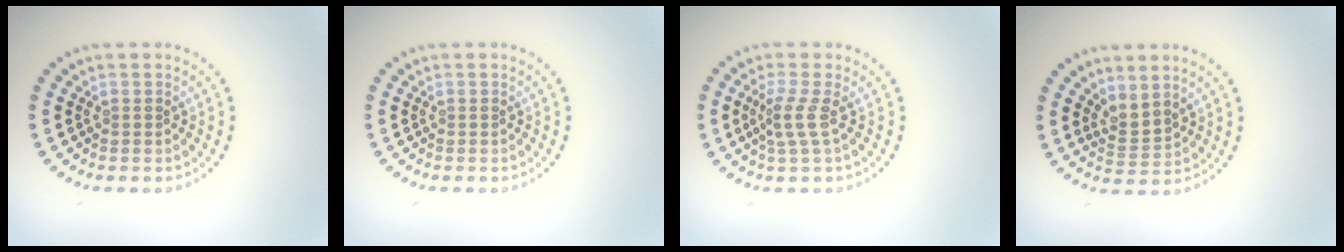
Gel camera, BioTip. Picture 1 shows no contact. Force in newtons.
{"total": 0.0}
{"total": 2.1, "press": 1.4, "slide": 1.6}
{"total": 2.1, "press": 1.4, "slide": 1.6}